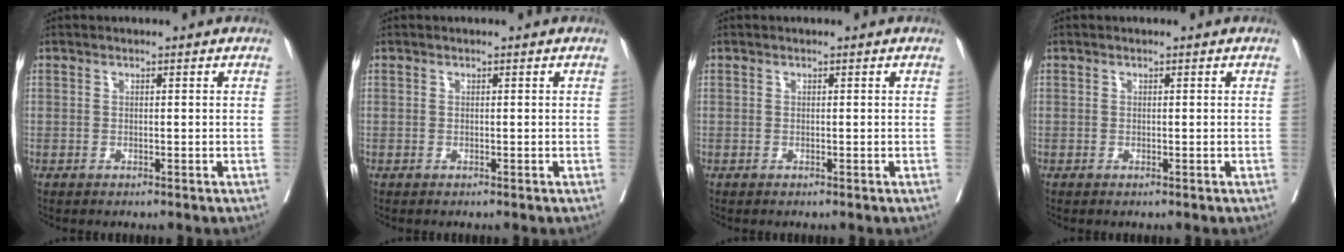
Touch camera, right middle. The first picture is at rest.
{"total": 0.0}
{"total": 0.0}
{"total": 0.0}